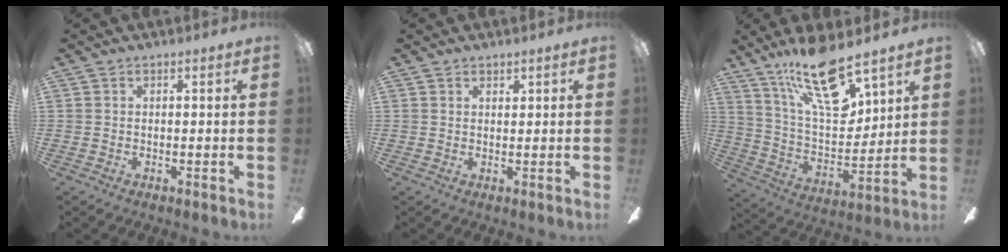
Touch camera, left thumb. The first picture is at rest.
{"total": 1.2, "force": [1.0, 0.4, 0.5], "torque": [-0.004, -0.003, 0.017]}
{"total": 20.7, "force": [13.9, 7.4, 13.5], "torque": [-0.260, -0.077, 0.237]}